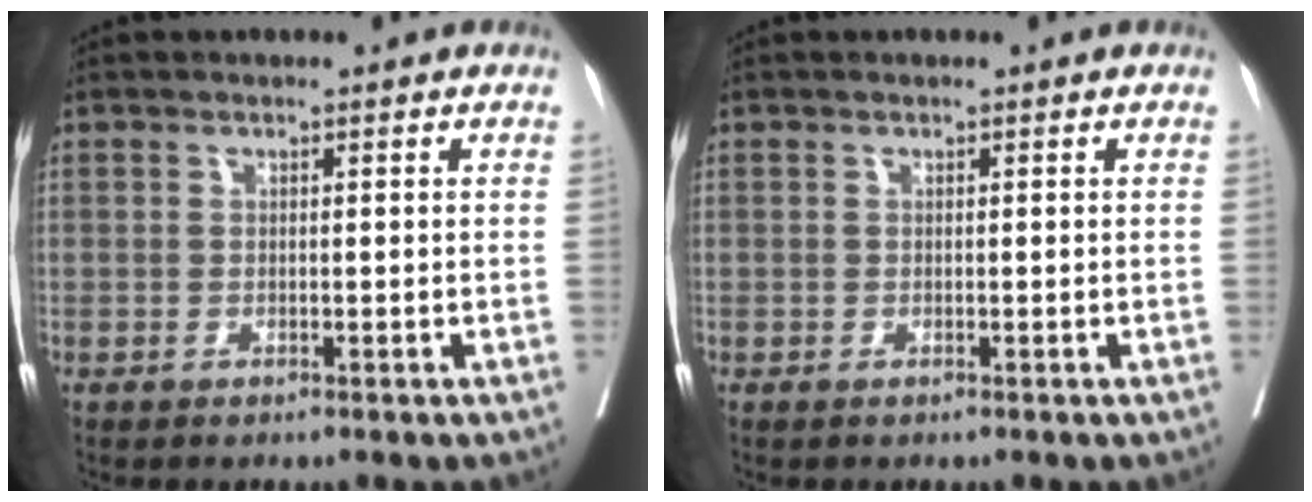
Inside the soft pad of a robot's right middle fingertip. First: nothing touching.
{"total": 0.0}